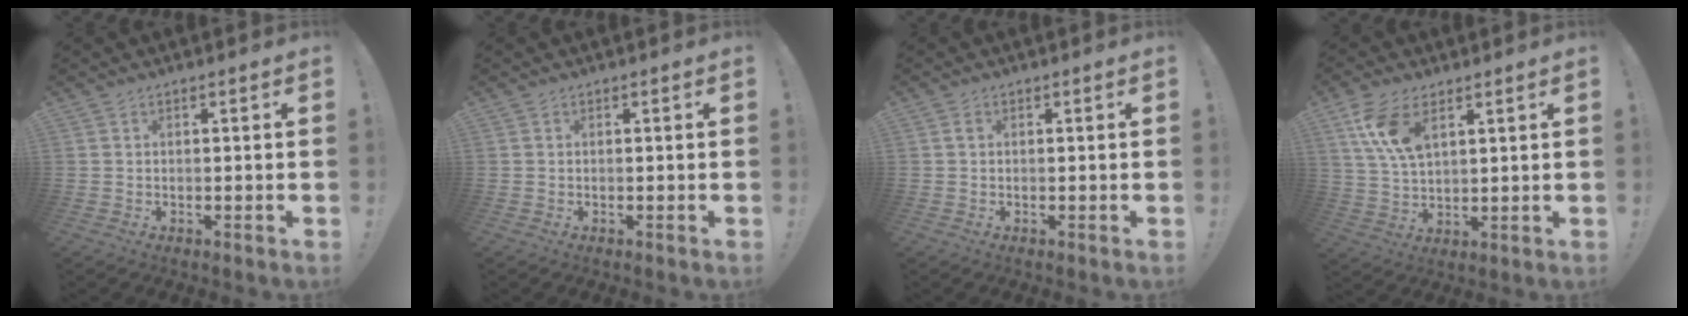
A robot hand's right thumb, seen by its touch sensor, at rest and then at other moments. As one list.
[{"total": 0.0}, {"total": 0.7, "force": [0.1, 0.5, 0.4], "torque": [-0.011, 0.004, 0.003]}, {"total": 10.9, "force": [5.7, 5.4, 7.5], "torque": [-0.149, -0.018, 0.106]}]